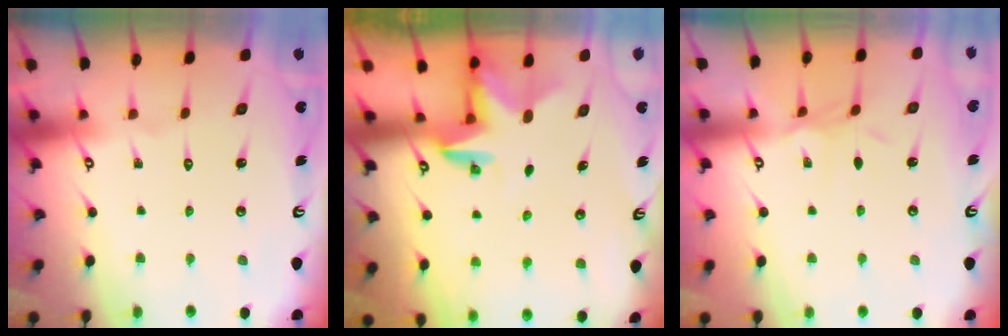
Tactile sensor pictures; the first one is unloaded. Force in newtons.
{"total": 2.8, "press": 2.8, "slide": 0.2}
{"total": 4.2, "press": 4.2, "slide": 0.4}